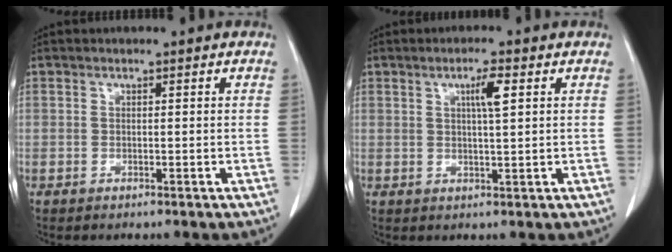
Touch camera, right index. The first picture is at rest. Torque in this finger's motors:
{"motor_torque": [0.13, 0.02, 0.03, 0.03]}